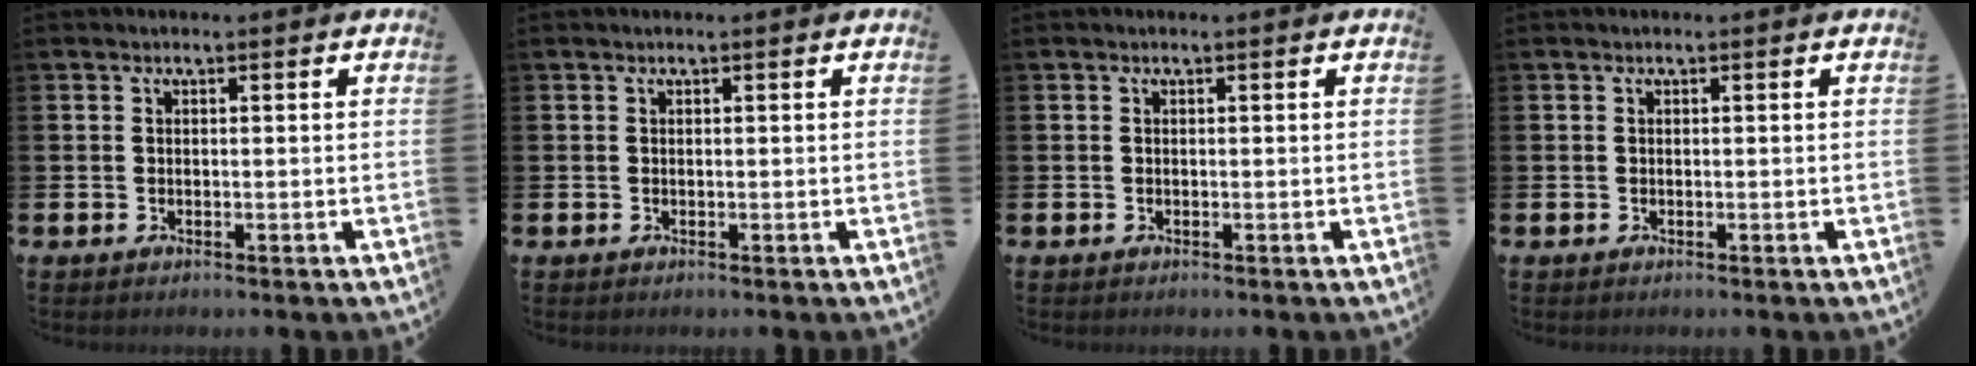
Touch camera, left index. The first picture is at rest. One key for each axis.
{"total": 0.0}
{"total": 0.0}
{"total": 0.0}